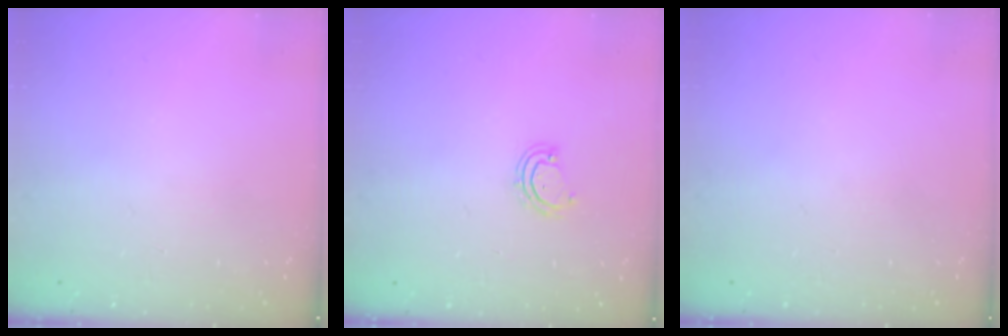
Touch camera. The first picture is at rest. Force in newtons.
{"total": 4.1, "press": 4.1, "slide": 0.3}
{"total": 0.0}